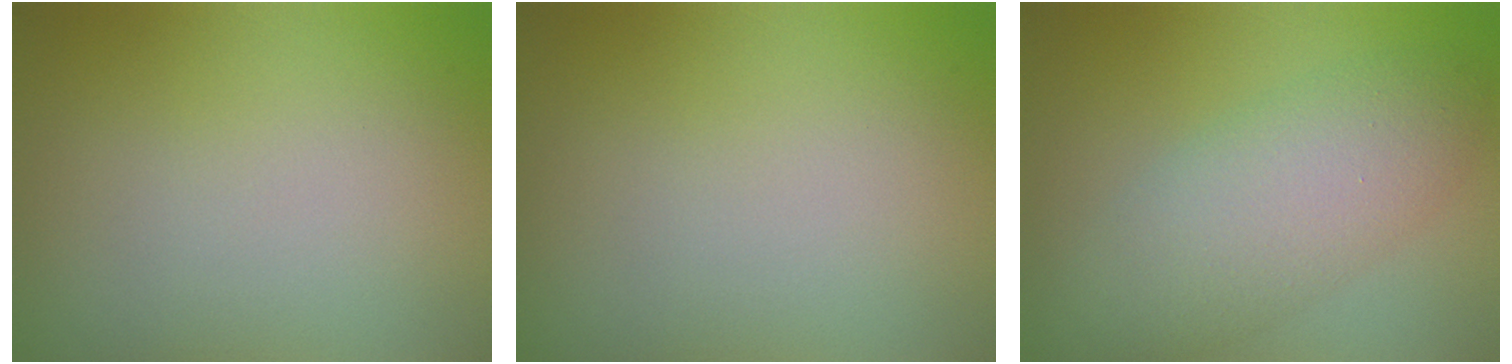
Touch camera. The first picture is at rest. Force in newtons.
{"total": 0.0}
{"total": 5.7, "press": 5.7, "slide": 0.1}